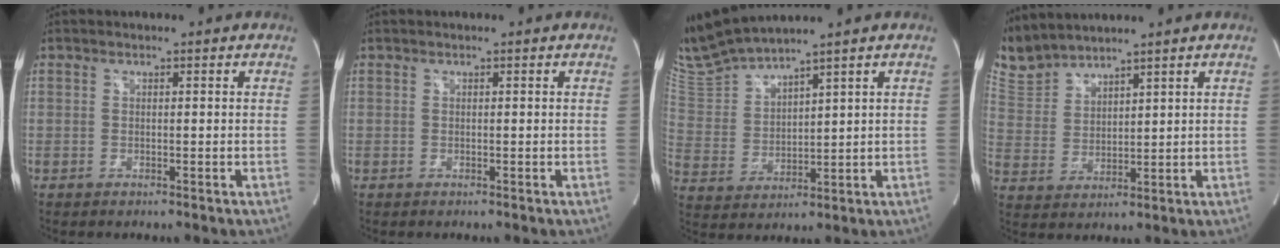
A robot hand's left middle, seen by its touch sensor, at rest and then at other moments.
{"total": 0.0}
{"total": 9.2, "force": [8.8, -1.0, 2.5], "torque": [-0.076, 0.003, 0.196]}
{"total": 6.4, "force": [6.4, 0.7, 0.2], "torque": [-0.022, 0.011, 0.143]}